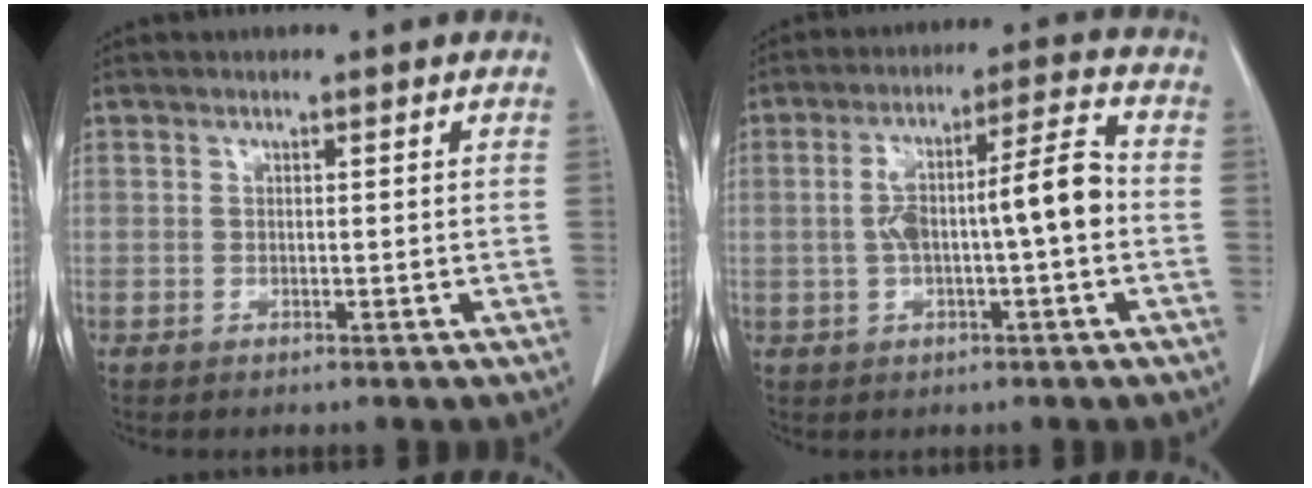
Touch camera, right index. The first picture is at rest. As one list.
[{"total": 10.0, "force": [-0.7, 1.4, 9.9], "torque": [-0.172, 0.030, -0.012]}]